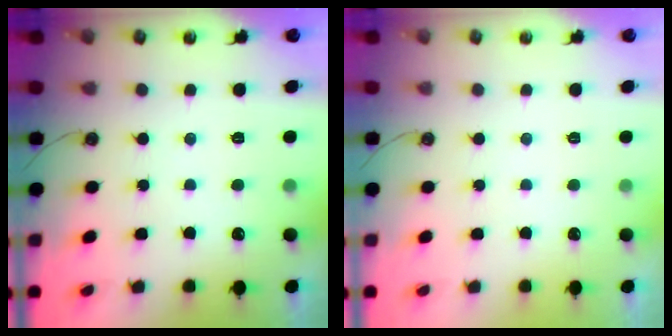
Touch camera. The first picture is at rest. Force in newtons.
{"total": 0.0}